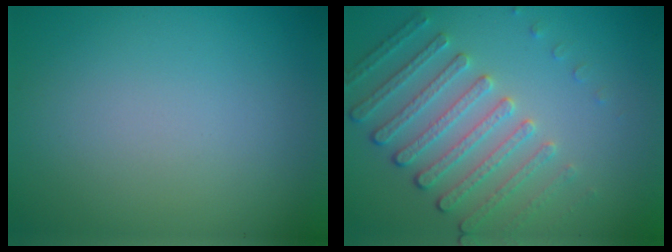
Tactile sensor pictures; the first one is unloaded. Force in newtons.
{"total": 4.4, "press": 3.7, "slide": 2.4}